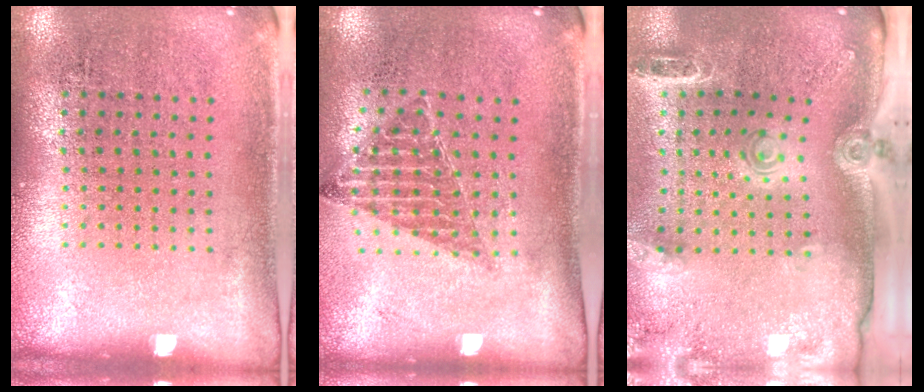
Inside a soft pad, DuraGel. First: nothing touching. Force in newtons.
{"total": 0.9, "press": 0.8, "slide": 0.2}
{"total": 2.8, "press": 2.1, "slide": 1.9}